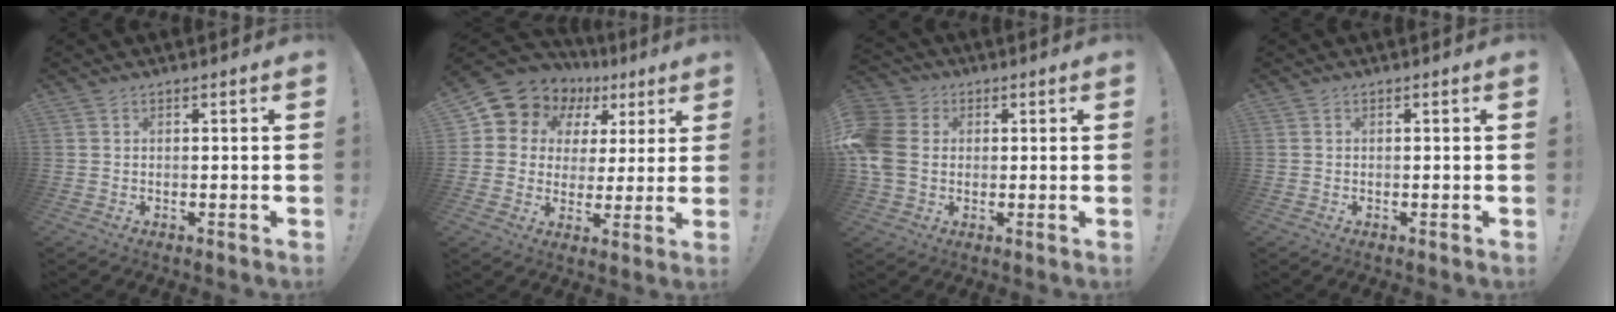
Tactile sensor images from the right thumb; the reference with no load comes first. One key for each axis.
{"total": 10.0, "fx": 5.9, "fy": 7.5, "fz": 2.9, "tx": -0.059, "ty": -0.046, "tz": 0.110}
{"total": 12.2, "fx": 0.3, "fy": 9.7, "fz": 7.3, "tx": -0.155, "ty": 0.012, "tz": 0.009}
{"total": 0.0}